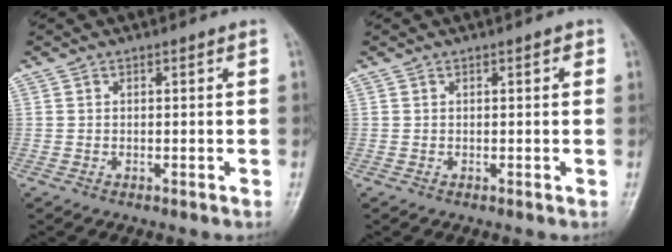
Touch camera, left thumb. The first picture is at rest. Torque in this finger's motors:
{"motor_torque": [-0.08, -0.13, -0.21, 0.02, -0.05]}